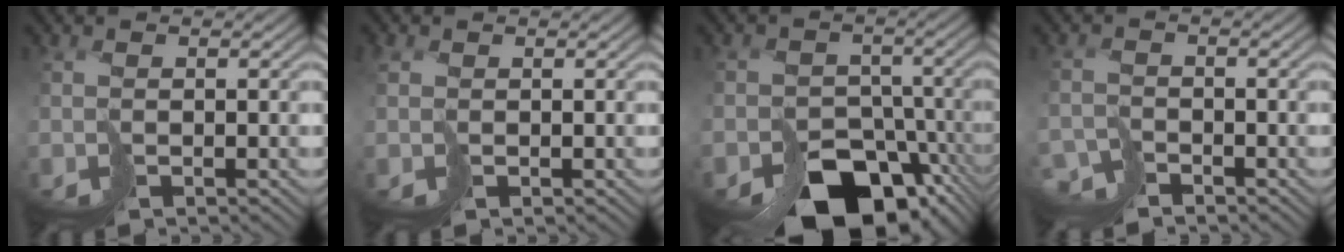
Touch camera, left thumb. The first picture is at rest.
{"total": 0.9, "force": [0.2, 0.9, 0.2], "torque": [-0.011, -0.004, 0.002]}
{"total": 12.5, "force": [-8.4, 7.7, 5.0], "torque": [-0.077, -0.039, -0.109]}
{"total": 3.4, "force": [-3.3, 0.7, -0.1], "torque": [0.015, -0.006, -0.069]}